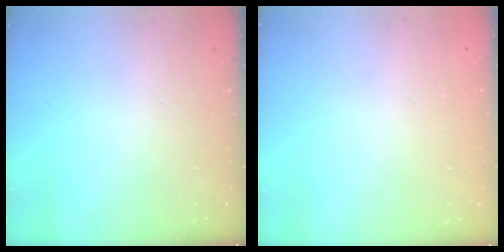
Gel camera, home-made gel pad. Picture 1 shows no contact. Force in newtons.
{"total": 0.0}